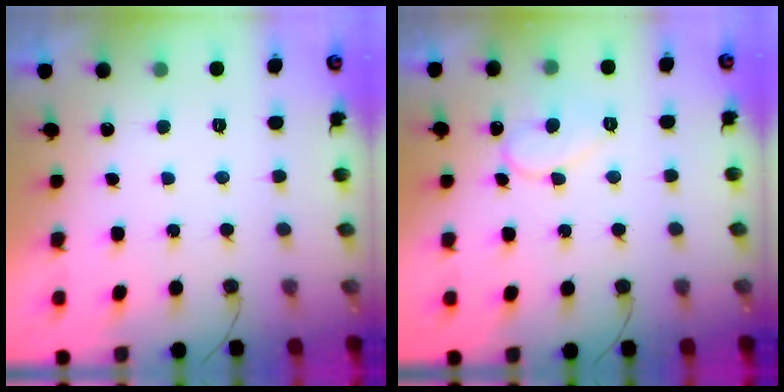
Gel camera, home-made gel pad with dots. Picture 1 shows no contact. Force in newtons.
{"total": 8.7, "press": 8.6, "slide": 0.6}